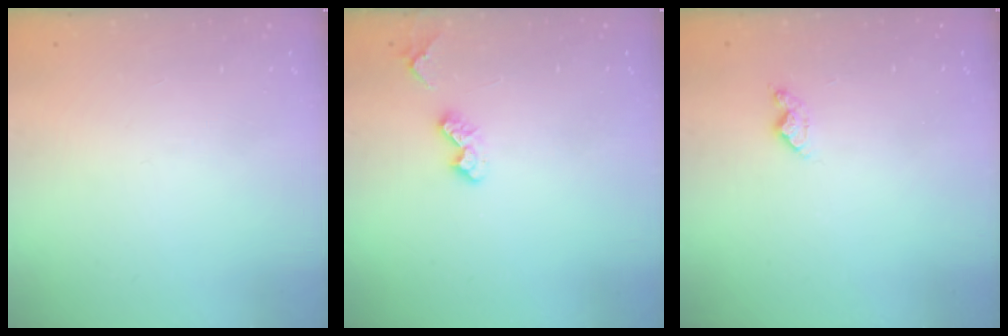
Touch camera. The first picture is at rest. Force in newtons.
{"total": 4.9, "press": 4.9, "slide": 0.7}
{"total": 5.9, "press": 5.9, "slide": 0.5}